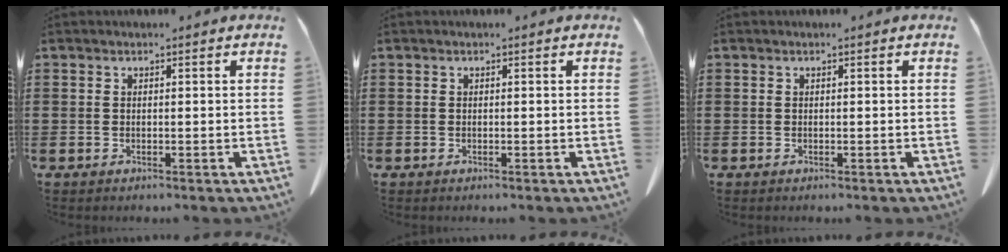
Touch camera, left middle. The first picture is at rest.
{"total": 0.0}
{"total": 0.0}